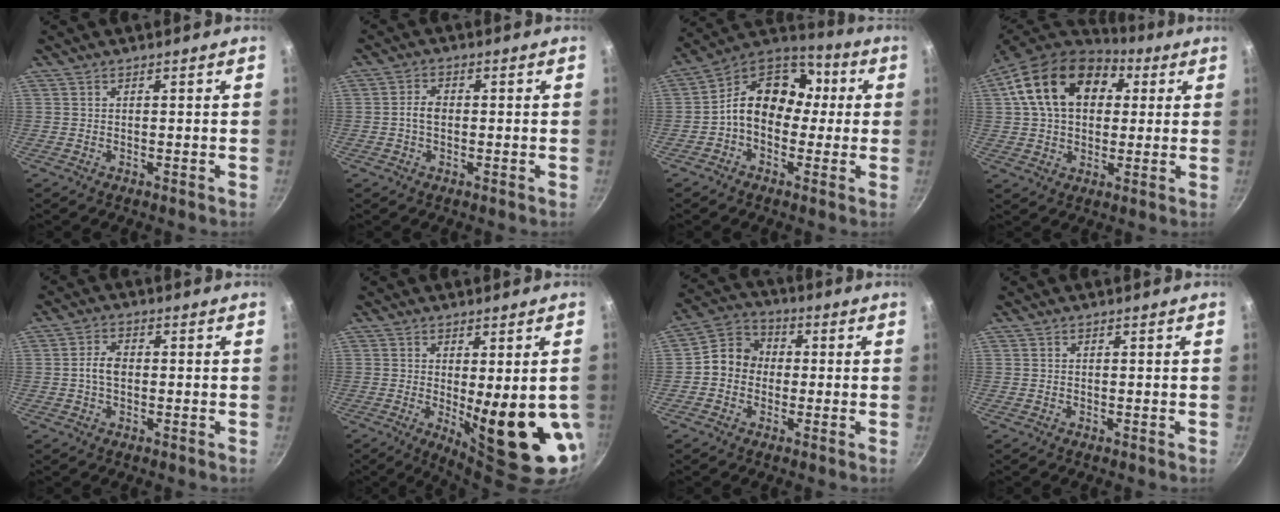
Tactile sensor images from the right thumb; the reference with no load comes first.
{"total": 3.1, "force": [-0.3, 2.1, 2.3], "torque": [-0.041, 0.013, -0.009]}
{"total": 14.2, "force": [0.1, 11.0, 9.0], "torque": [-0.102, 0.044, -0.027]}
{"total": 19.4, "force": [5.6, 13.5, 12.7], "torque": [-0.204, 0.018, 0.082]}
{"total": 4.1, "force": [-0.2, 2.7, 3.1], "torque": [-0.056, 0.014, -0.010]}
{"total": 14.6, "force": [-2.1, 4.2, 13.8], "torque": [-0.170, -0.026, -0.013]}
{"total": 8.1, "force": [-0.6, 7.1, 3.8], "torque": [-0.035, 0.022, -0.033]}
{"total": 0.0}